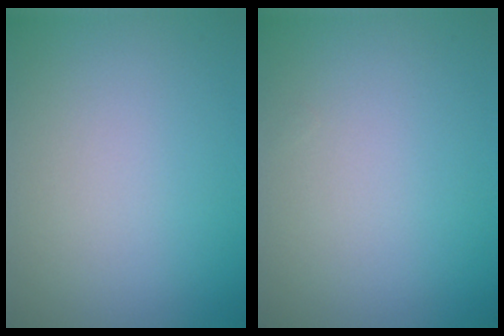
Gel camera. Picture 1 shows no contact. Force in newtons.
{"total": 0.0}